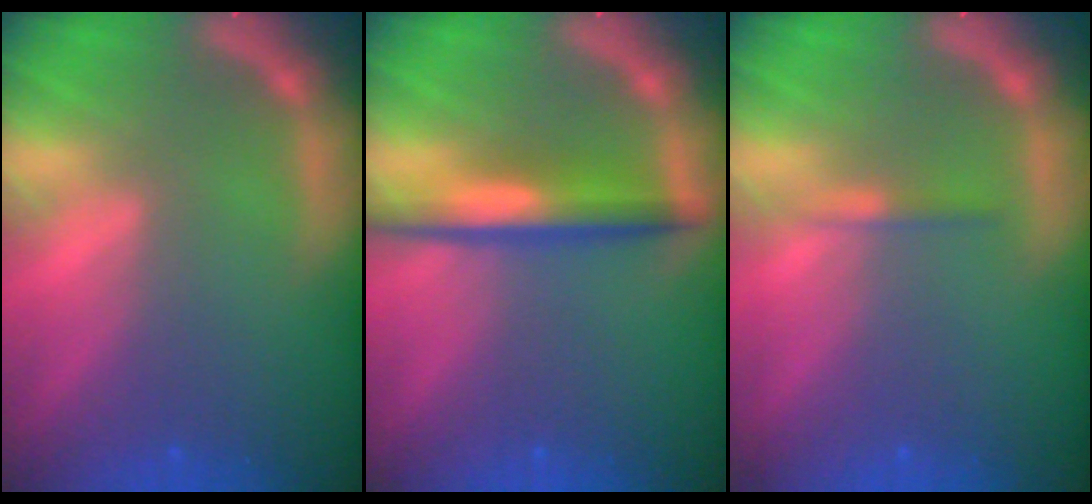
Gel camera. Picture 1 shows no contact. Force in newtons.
{"total": 4.5}
{"total": 0.9}